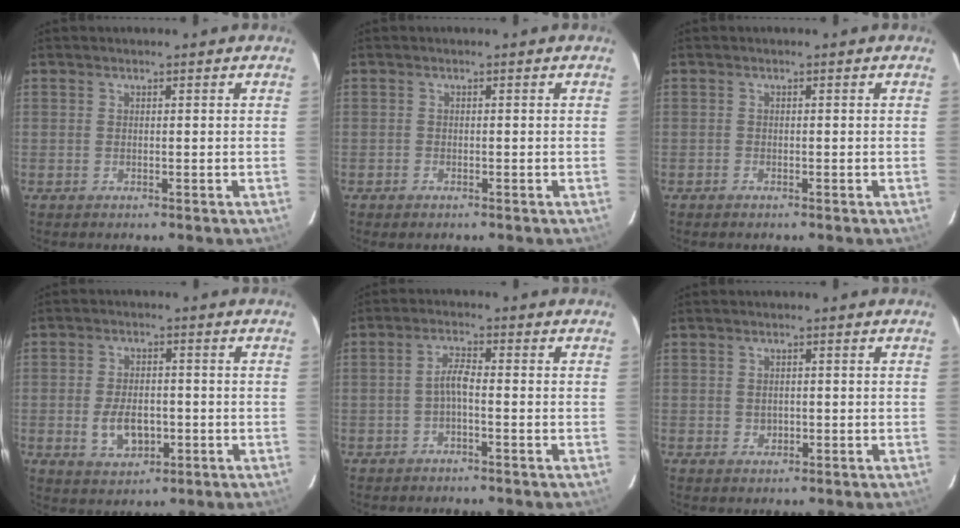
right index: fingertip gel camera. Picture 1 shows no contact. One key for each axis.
{"total": 1.0, "fx": -0.8, "fy": 0.5, "fz": 0.3, "tx": -0.007, "ty": -0.002, "tz": -0.016}
{"total": 0.7, "fx": -0.6, "fy": 0.3, "fz": 0.1, "tx": -0.005, "ty": 0.000, "tz": -0.014}
{"total": 7.4, "fx": -1.8, "fy": 4.6, "fz": 5.6, "tx": -0.113, "ty": -0.002, "tz": -0.023}
{"total": 2.6, "fx": -1.2, "fy": 0.4, "fz": 2.3, "tx": -0.051, "ty": 0.008, "tz": -0.026}
{"total": 1.8, "fx": -0.2, "fy": 1.6, "fz": 0.8, "tx": -0.013, "ty": 0.002, "tz": -0.002}